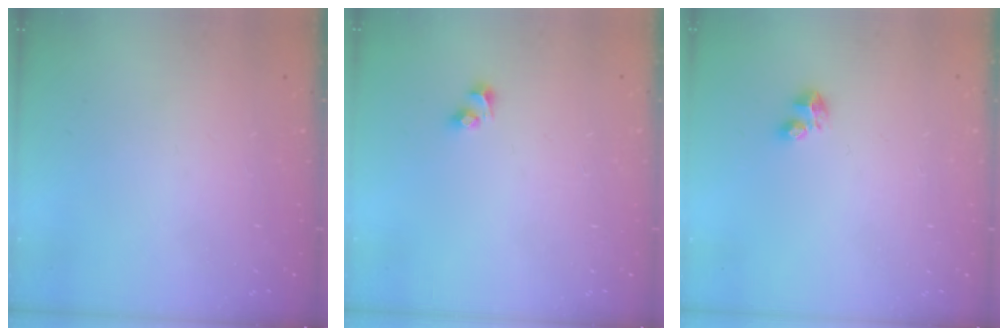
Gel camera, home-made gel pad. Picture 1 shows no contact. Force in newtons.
{"total": 2.7, "press": 2.5, "slide": 1.2}
{"total": 2.3, "press": 2.2, "slide": 0.5}